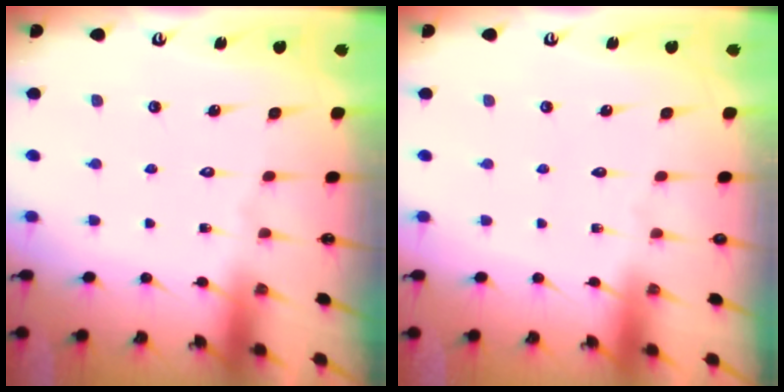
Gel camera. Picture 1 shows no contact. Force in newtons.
{"total": 0.0}